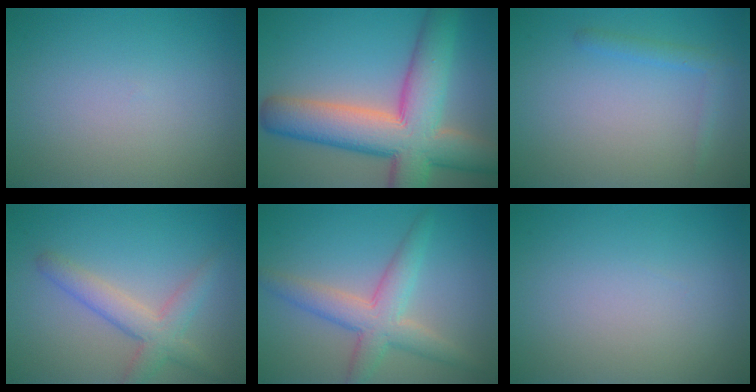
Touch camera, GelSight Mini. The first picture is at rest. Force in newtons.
{"total": 11.6, "press": 11.5, "slide": 0.9}
{"total": 1.5, "press": 1.5, "slide": 0.1}
{"total": 3.7, "press": 3.6, "slide": 0.2}
{"total": 4.6, "press": 4.6, "slide": 0.3}
{"total": 0.0}